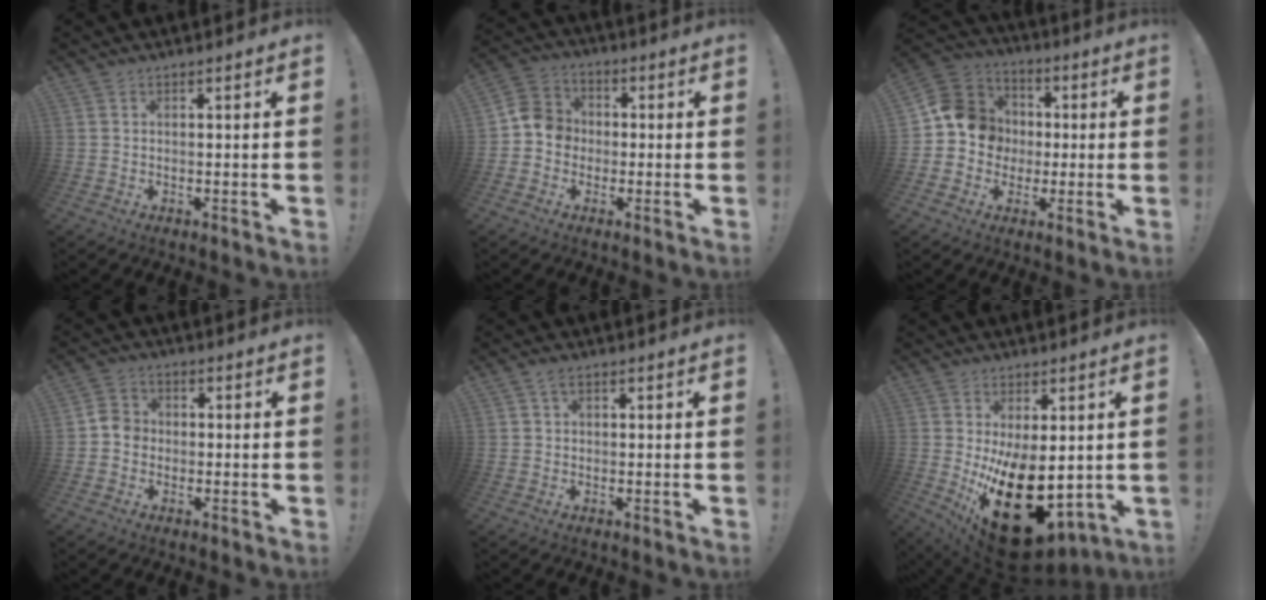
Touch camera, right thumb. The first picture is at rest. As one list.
[{"total": 7.9, "force": [-2.4, 7.0, 2.8], "torque": [-0.048, 0.036, -0.039]}, {"total": 13.1, "force": [-0.2, 12.2, 4.9], "torque": [-0.074, 0.019, 0.006]}, {"total": 5.1, "force": [-2.0, 4.1, 2.2], "torque": [-0.043, 0.022, -0.036]}, {"total": 1.9, "force": [0.7, 1.3, 1.2], "torque": [-0.025, 0.004, 0.012]}, {"total": 21.8, "force": [-3.8, 12.0, 17.8], "torque": [-0.274, 0.001, -0.036]}]